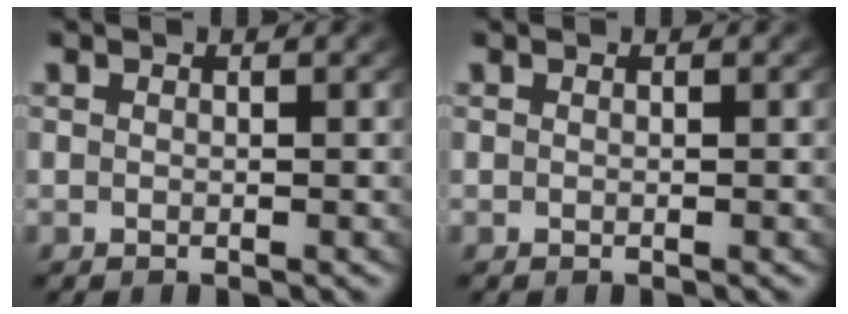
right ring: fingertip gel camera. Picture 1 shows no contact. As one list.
[{"total": 0.0}]